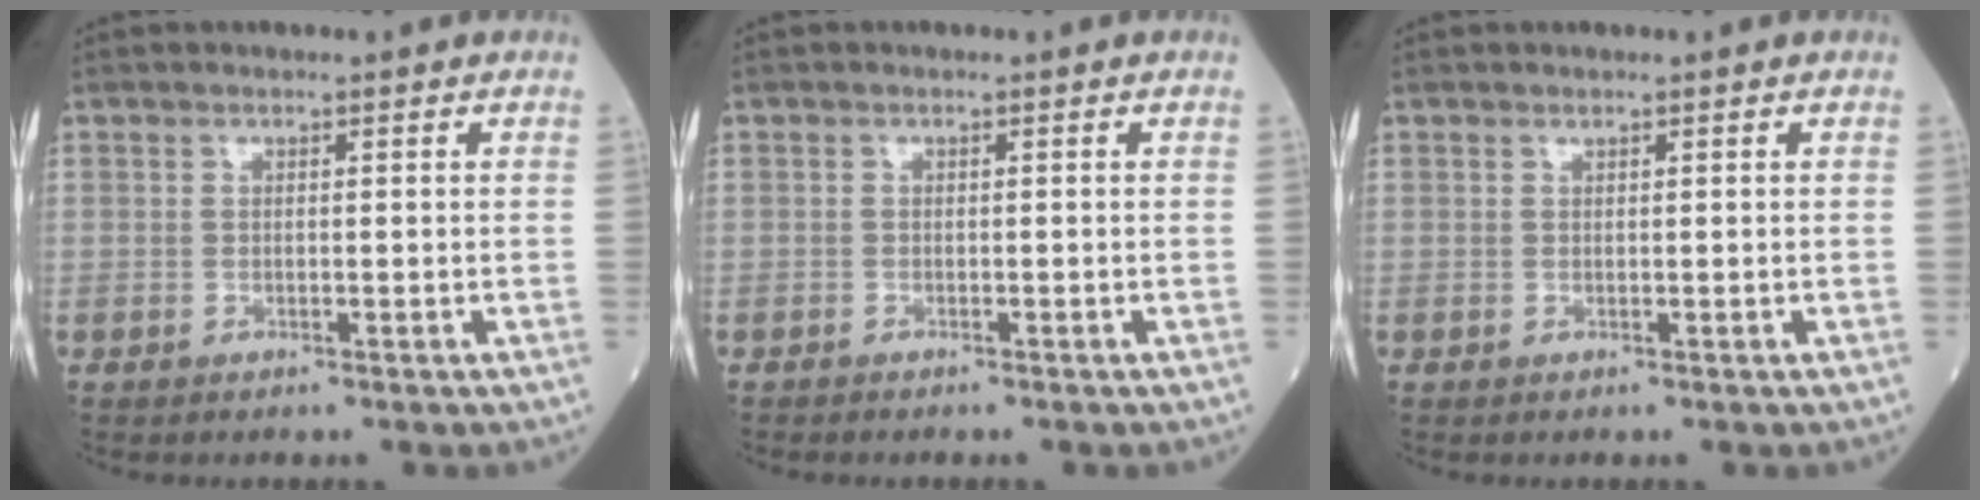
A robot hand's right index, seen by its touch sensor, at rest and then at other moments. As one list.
[{"total": 0.6, "force": [-0.6, 0.1, 0.1], "torque": [-0.006, 0.000, -0.012]}, {"total": 0.0}]